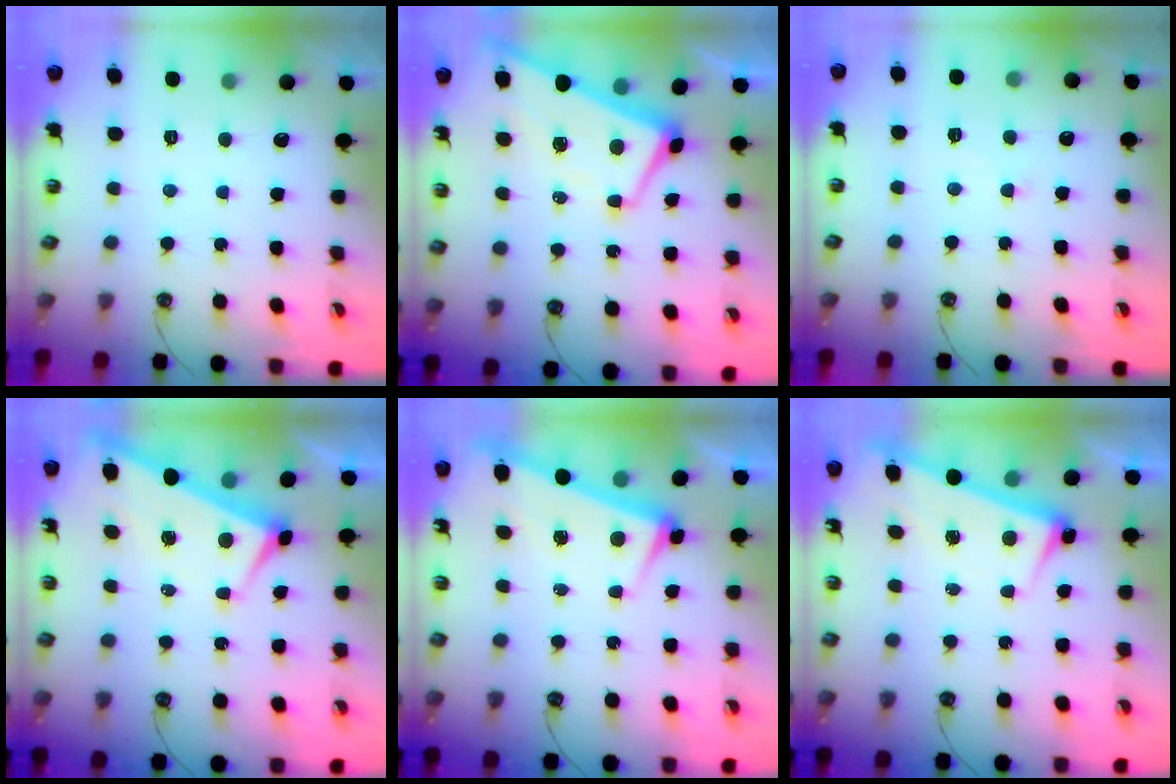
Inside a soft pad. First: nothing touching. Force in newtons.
{"total": 1.1, "press": 0.7, "slide": 0.8}
{"total": 1.5, "press": 1.5, "slide": 0.3}
{"total": 3.0, "press": 2.9, "slide": 0.9}
{"total": 3.2, "press": 3.0, "slide": 0.9}
{"total": 2.6, "press": 2.5, "slide": 0.7}